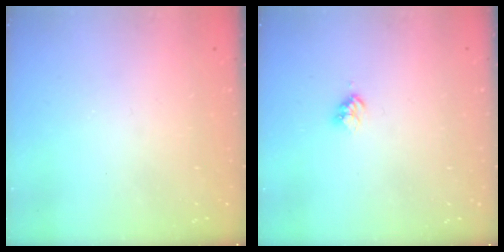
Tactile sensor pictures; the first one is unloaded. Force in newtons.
{"total": 3.0, "press": 3.0, "slide": 0.4}